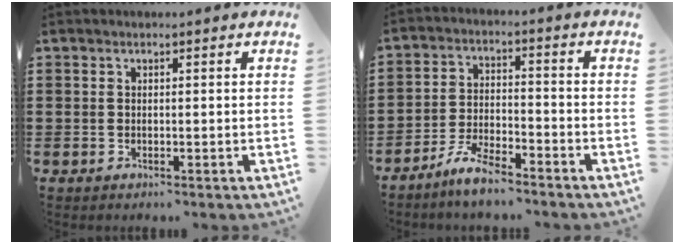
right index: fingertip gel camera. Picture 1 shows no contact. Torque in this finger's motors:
{"motor_torque": [-0.30, 0.34, 0.03, 0.00]}